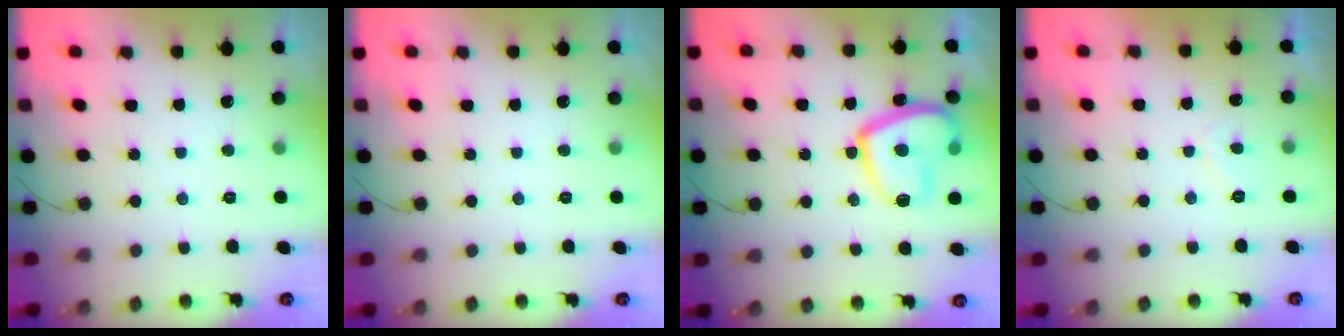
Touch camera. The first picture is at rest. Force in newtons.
{"total": 0.0}
{"total": 15.6, "press": 15.5, "slide": 1.5}
{"total": 1.2, "press": 1.0, "slide": 0.7}